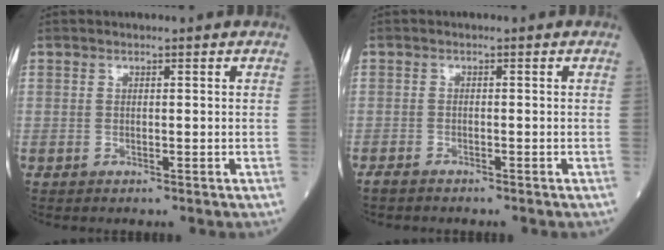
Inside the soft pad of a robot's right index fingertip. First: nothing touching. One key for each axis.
{"total": 1.7, "fx": -1.5, "fy": 0.4, "fz": 0.6, "tx": -0.015, "ty": -0.002, "tz": -0.023}